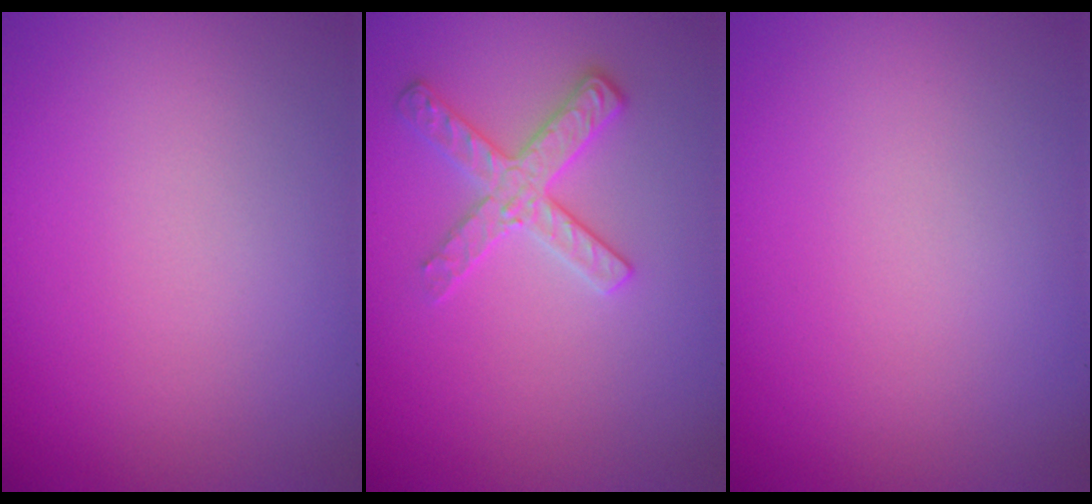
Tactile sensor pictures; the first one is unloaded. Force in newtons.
{"total": 2.7, "press": 2.6, "slide": 0.5}
{"total": 0.0}